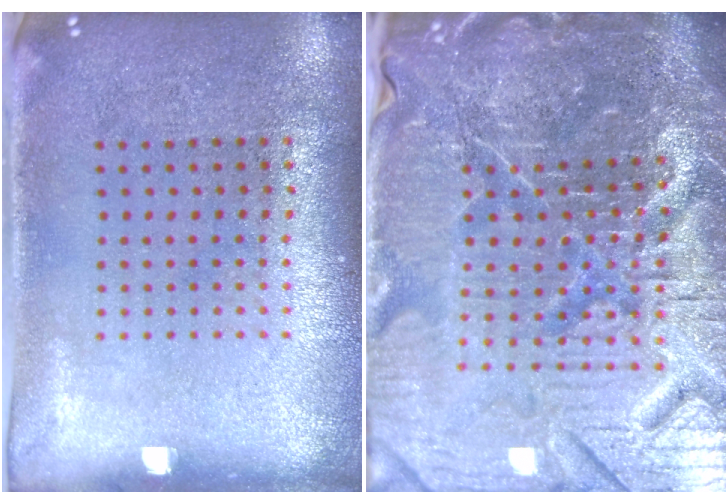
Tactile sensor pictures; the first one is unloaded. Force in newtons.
{"total": 7.2, "press": 6.4, "slide": 3.4}